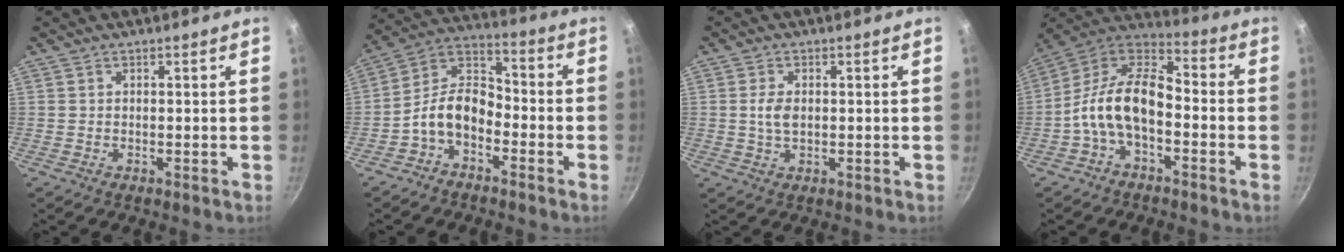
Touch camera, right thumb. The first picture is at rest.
{"total": 10.1, "force": [-4.3, 6.3, 6.6], "torque": [-0.109, 0.064, -0.101]}
{"total": 3.4, "force": [0.2, 2.0, 2.7], "torque": [-0.047, 0.001, 0.003]}
{"total": 14.1, "force": [-3.9, 7.8, 11.0], "torque": [-0.194, 0.058, -0.095]}